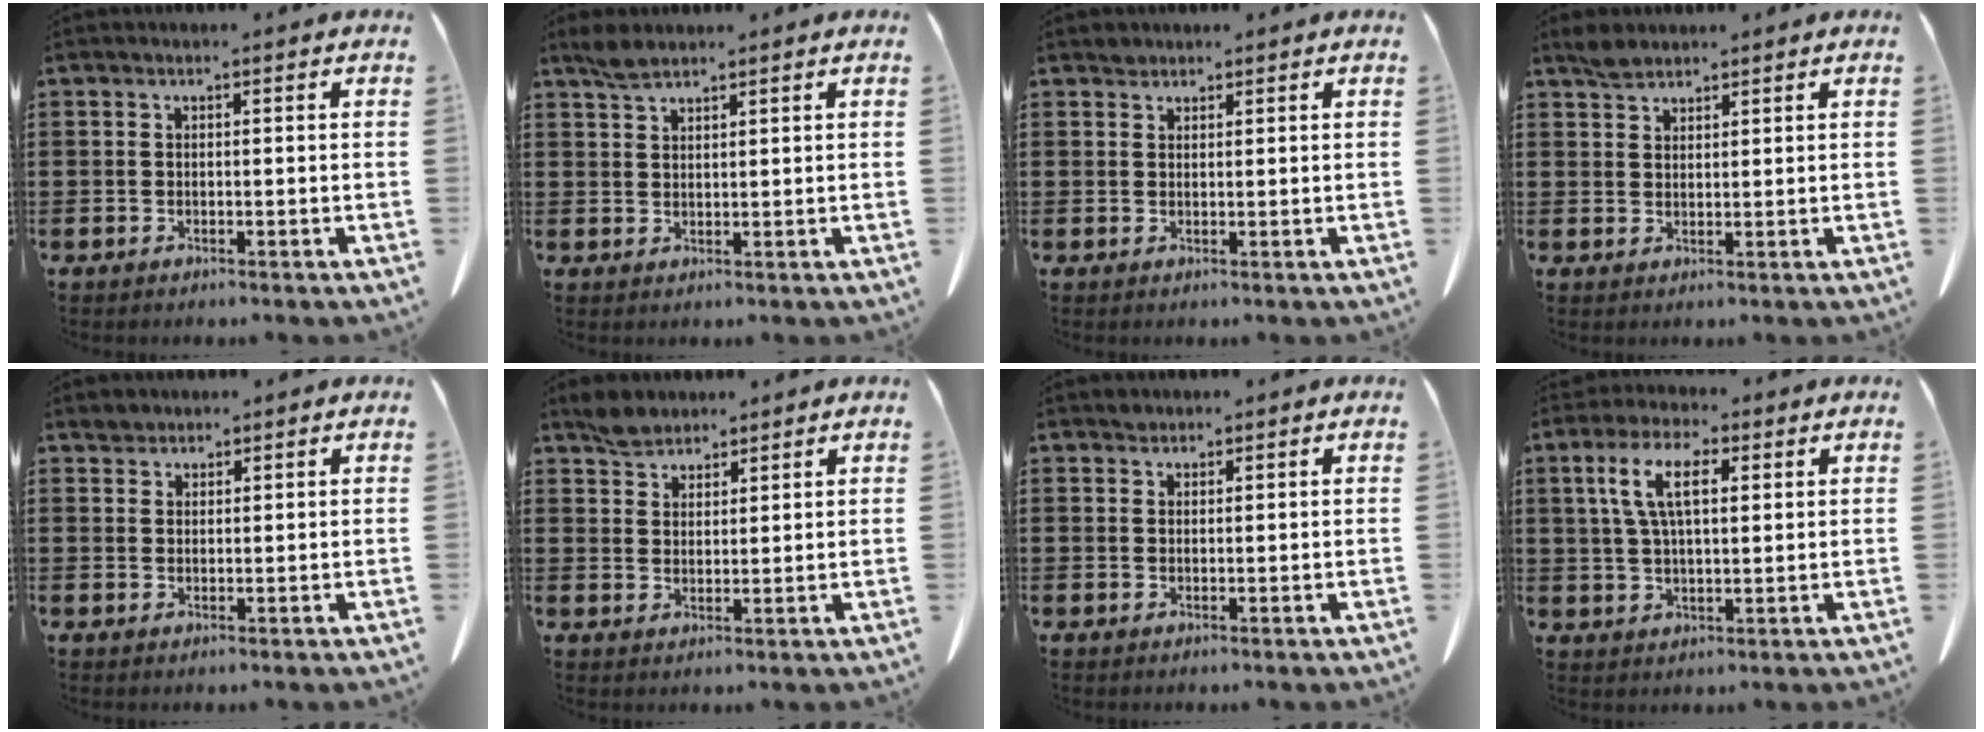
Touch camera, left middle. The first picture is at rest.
{"total": 2.6, "force": [2.2, 0.7, 1.3], "torque": [-0.031, 0.001, 0.041]}
{"total": 1.2, "force": [1.1, 0.4, 0.0], "torque": [-0.004, -0.002, 0.023]}
{"total": 2.4, "force": [2.1, 0.8, 0.8], "torque": [-0.021, 0.002, 0.042]}
{"total": 1.6, "force": [1.5, 0.6, -0.1], "torque": [-0.004, 0.001, 0.032]}
{"total": 3.7, "force": [3.2, 1.7, 0.7], "torque": [-0.025, 0.004, 0.064]}
{"total": 1.0, "force": [1.0, 0.4, 0.0], "torque": [-0.003, -0.001, 0.020]}
{"total": 7.6, "force": [2.9, 3.0, 6.3], "torque": [-0.132, 0.013, 0.050]}